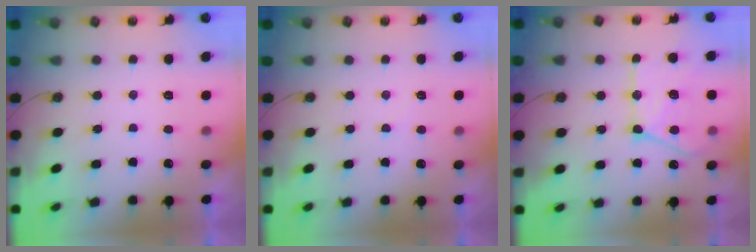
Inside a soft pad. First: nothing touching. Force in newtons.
{"total": 3.9, "press": 3.9, "slide": 0.6}
{"total": 17.7, "press": 17.6, "slide": 1.6}